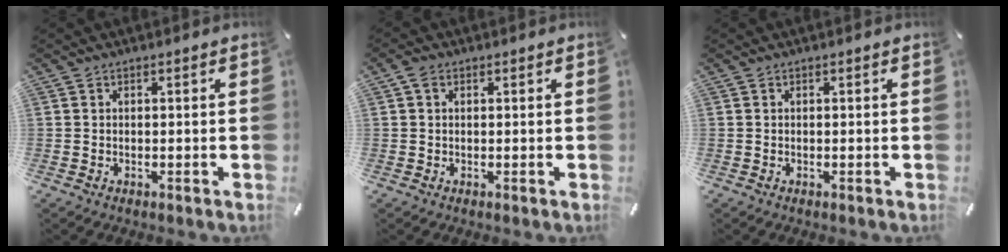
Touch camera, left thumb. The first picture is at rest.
{"total": 2.0, "force": [0.7, 1.6, 1.1], "torque": [-0.026, 0.007, 0.011]}
{"total": 0.0}